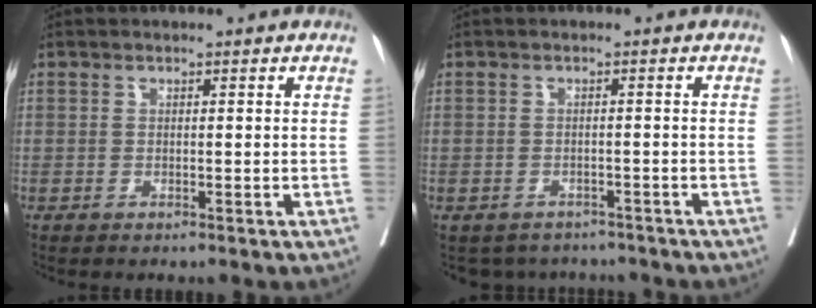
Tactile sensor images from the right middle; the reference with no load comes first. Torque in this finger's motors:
{"motor_torque": [-0.04, -0.08, 0.00, 0.00]}